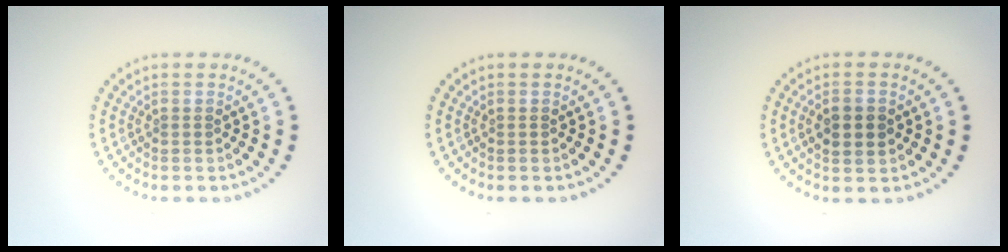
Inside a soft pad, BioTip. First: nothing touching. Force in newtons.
{"total": 0.0}
{"total": 2.6, "press": 2.6, "slide": 0.2}